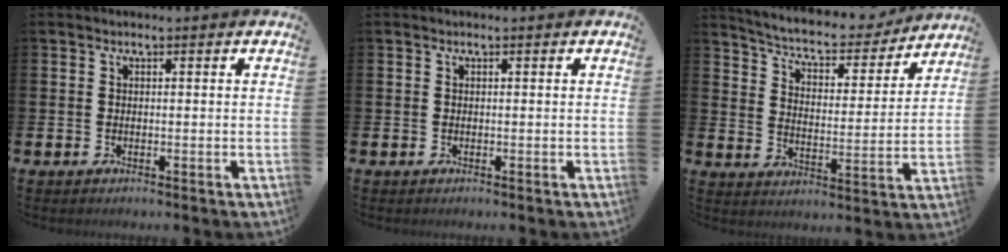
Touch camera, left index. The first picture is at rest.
{"total": 0.0}
{"total": 6.3, "force": [5.9, 1.5, 1.8], "torque": [-0.063, -0.046, 0.096]}